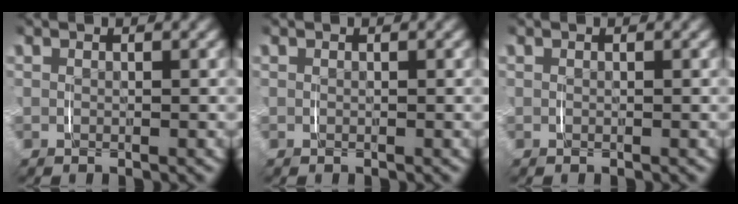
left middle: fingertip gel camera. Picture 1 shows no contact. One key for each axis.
{"total": 0.0}
{"total": 0.0}